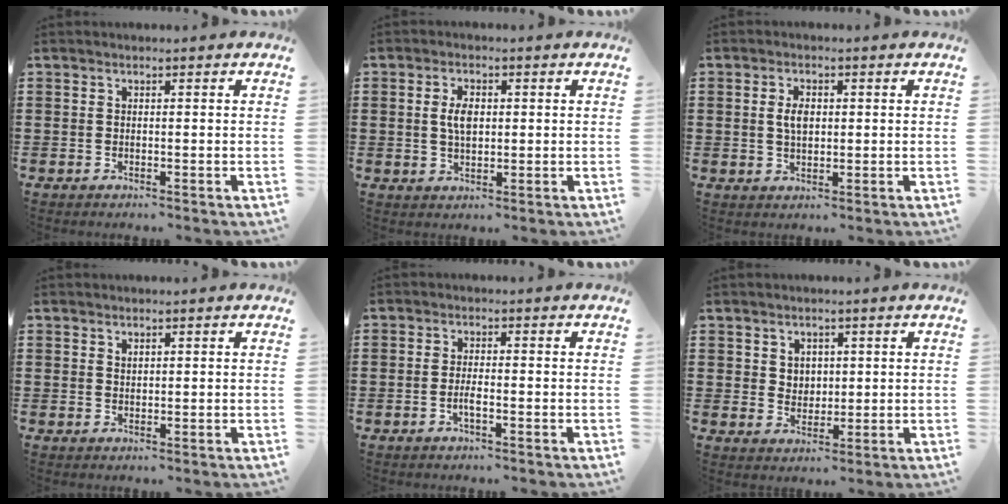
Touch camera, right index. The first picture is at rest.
{"total": 3.8, "force": [0.4, 1.9, 3.3], "torque": [-0.066, 0.010, 0.005]}
{"total": 3.2, "force": [0.4, 1.8, 2.6], "torque": [-0.054, 0.010, 0.005]}
{"total": 0.9, "force": [0.8, 0.4, 0.1], "torque": [-0.004, 0.002, 0.015]}
{"total": 2.1, "force": [-0.9, 0.3, 1.9], "torque": [-0.041, -0.003, -0.018]}
{"total": 2.9, "force": [1.5, 2.4, 0.3], "torque": [-0.017, 0.012, 0.026]}